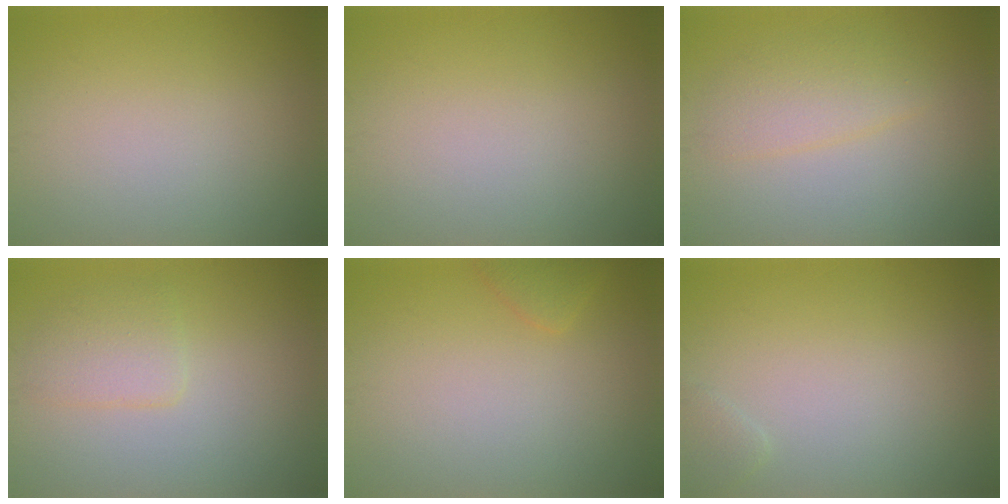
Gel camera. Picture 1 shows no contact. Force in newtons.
{"total": 0.0}
{"total": 2.6, "press": 2.6, "slide": 0.1}
{"total": 2.4, "press": 2.4, "slide": 0.2}
{"total": 1.3, "press": 1.3, "slide": 0.1}
{"total": 0.8, "press": 0.8, "slide": 0.0}